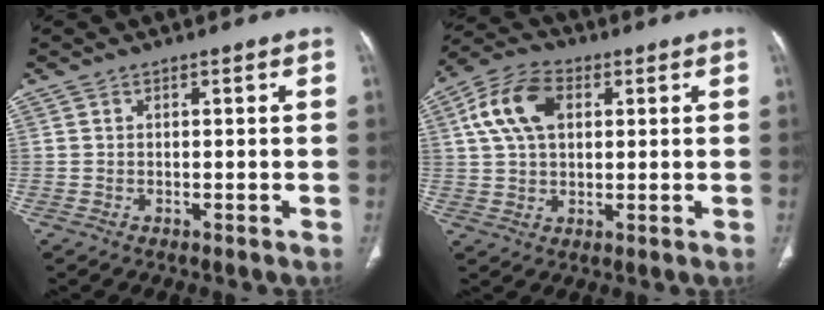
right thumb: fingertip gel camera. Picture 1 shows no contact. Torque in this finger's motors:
{"motor_torque": [0.06, 0.12, 0.30, 0.00, 0.12]}